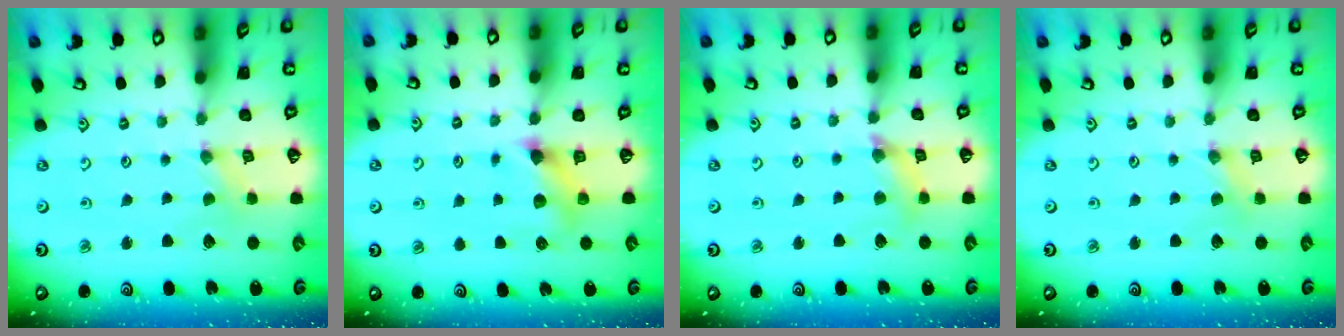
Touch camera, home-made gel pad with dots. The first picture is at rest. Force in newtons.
{"total": 7.2, "press": 7.2, "slide": 0.7}
{"total": 7.7, "press": 7.7, "slide": 0.9}
{"total": 1.4, "press": 1.3, "slide": 0.2}